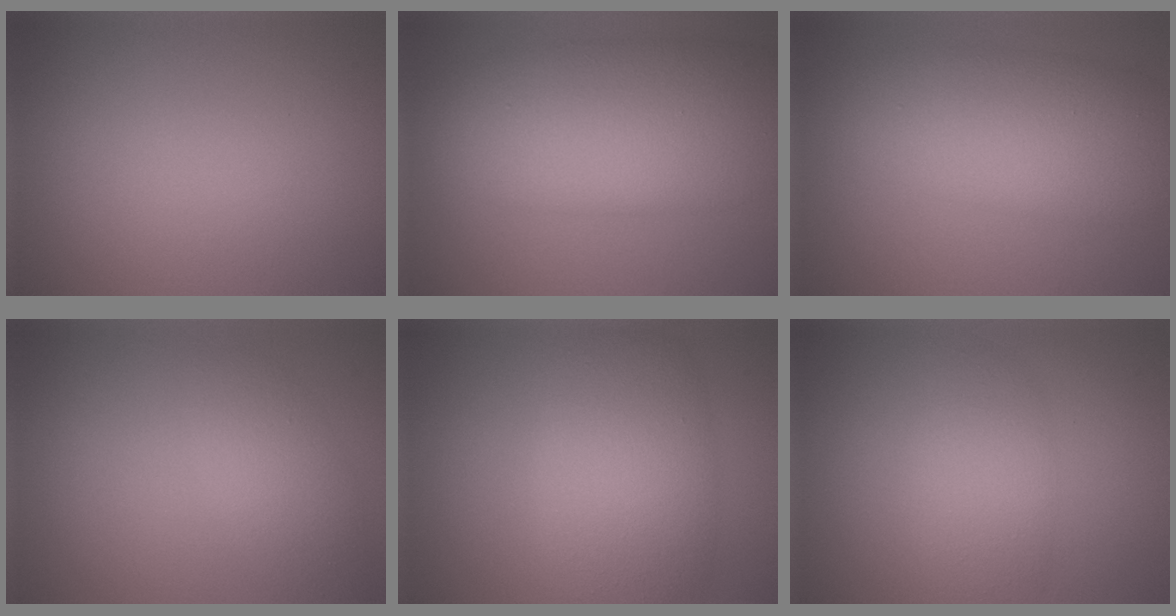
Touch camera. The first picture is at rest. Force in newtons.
{"total": 10.9, "press": 10.9, "slide": 0.3}
{"total": 7.8, "press": 7.8, "slide": 0.1}
{"total": 2.9, "press": 2.9, "slide": 0.2}
{"total": 7.5, "press": 7.5, "slide": 0.3}
{"total": 3.4, "press": 3.4, "slide": 0.1}